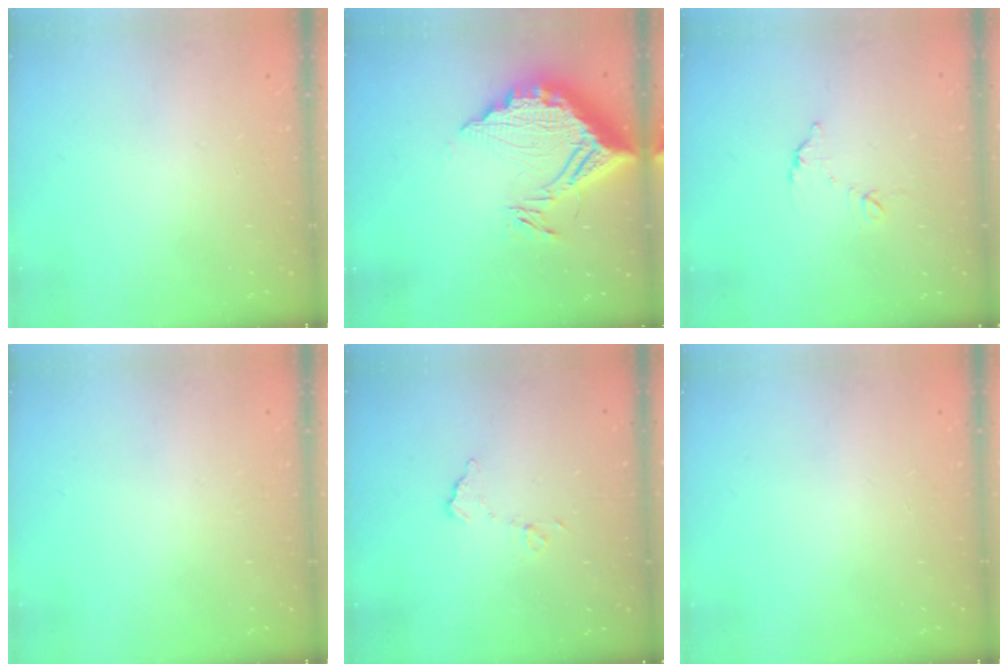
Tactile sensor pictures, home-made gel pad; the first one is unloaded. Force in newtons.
{"total": 18.3, "press": 18.2, "slide": 1.8}
{"total": 6.2, "press": 6.2, "slide": 0.4}
{"total": 0.0}
{"total": 6.3, "press": 6.3, "slide": 0.3}
{"total": 0.0}